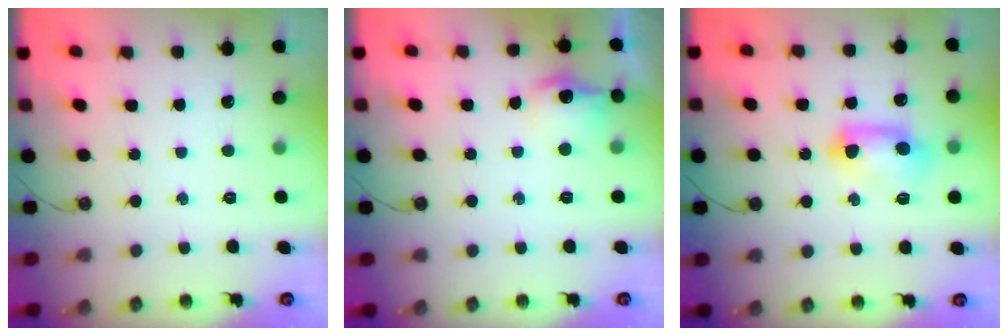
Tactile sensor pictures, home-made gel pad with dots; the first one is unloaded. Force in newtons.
{"total": 10.0, "press": 10.0, "slide": 0.9}
{"total": 10.0, "press": 9.9, "slide": 1.4}